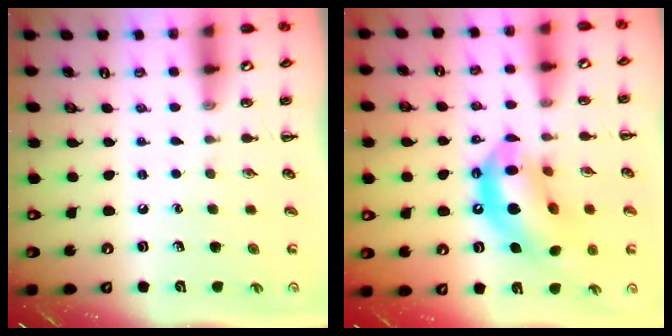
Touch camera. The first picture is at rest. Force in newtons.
{"total": 16.5, "press": 15.9, "slide": 4.3}